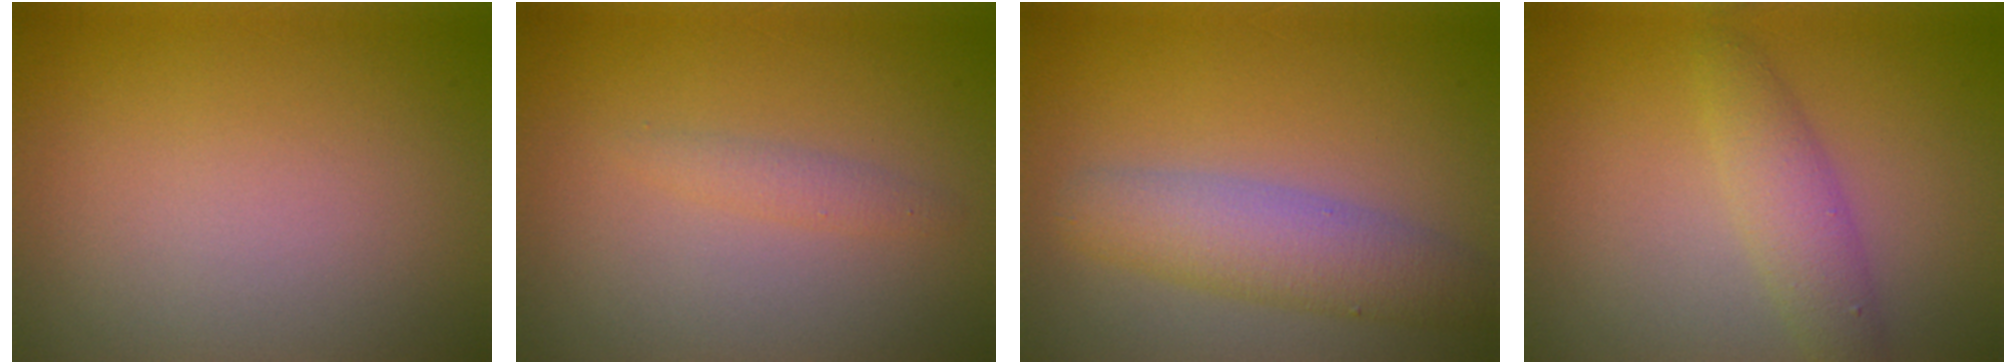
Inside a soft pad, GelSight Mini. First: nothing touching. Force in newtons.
{"total": 1.1, "press": 1.1, "slide": 0.1}
{"total": 4.5, "press": 4.5, "slide": 0.2}
{"total": 2.8, "press": 2.8, "slide": 0.1}